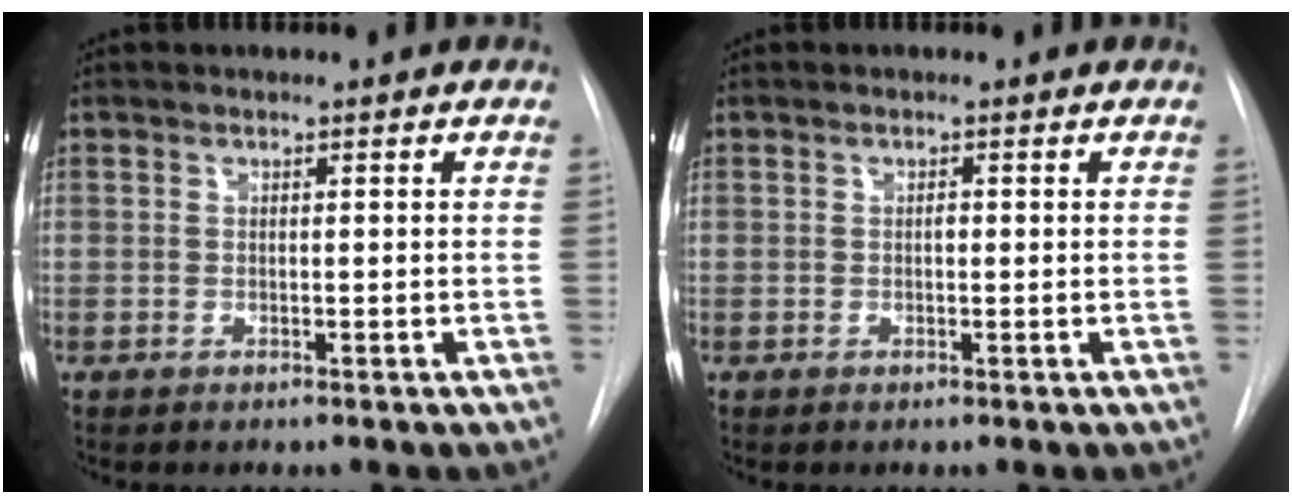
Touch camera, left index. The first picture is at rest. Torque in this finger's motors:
{"motor_torque": [0.01, 0.00, 0.00, 0.00]}